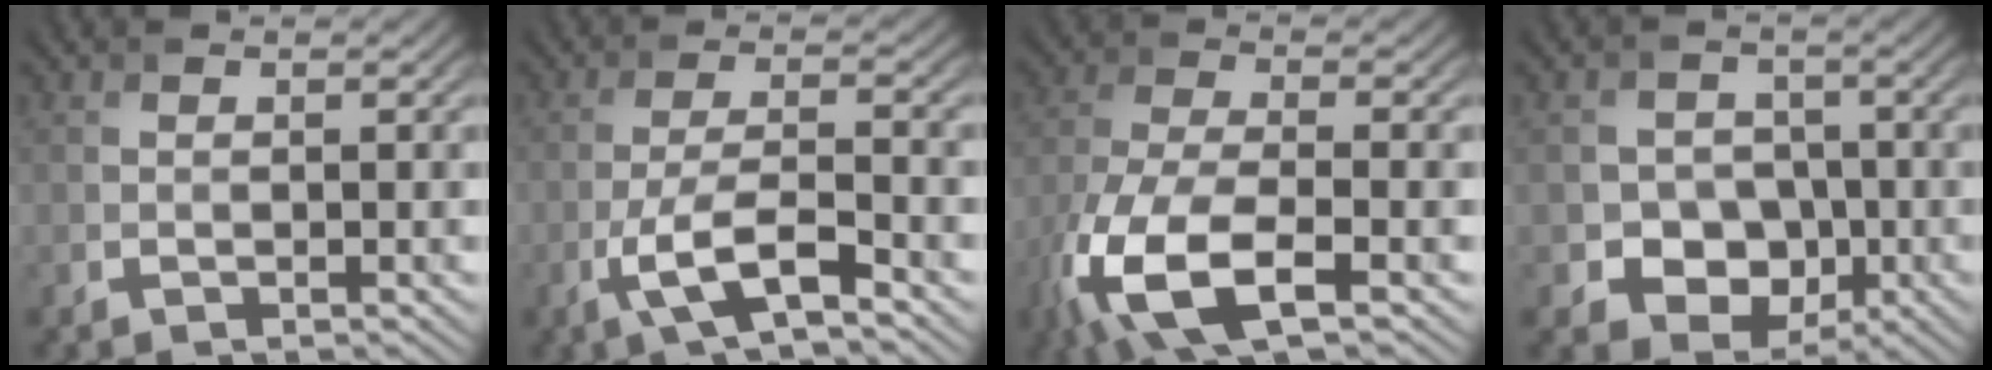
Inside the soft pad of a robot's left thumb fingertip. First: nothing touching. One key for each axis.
{"total": 6.5, "fx": -3.6, "fy": 1.5, "fz": 5.2, "tx": -0.104, "ty": 0.004, "tz": -0.072}
{"total": 11.8, "fx": -5.8, "fy": 4.3, "fz": 9.3, "tx": -0.209, "ty": -0.022, "tz": -0.124}
{"total": 7.7, "fx": -2.1, "fy": 6.7, "fz": 3.1, "tx": -0.056, "ty": -0.001, "tz": -0.063}